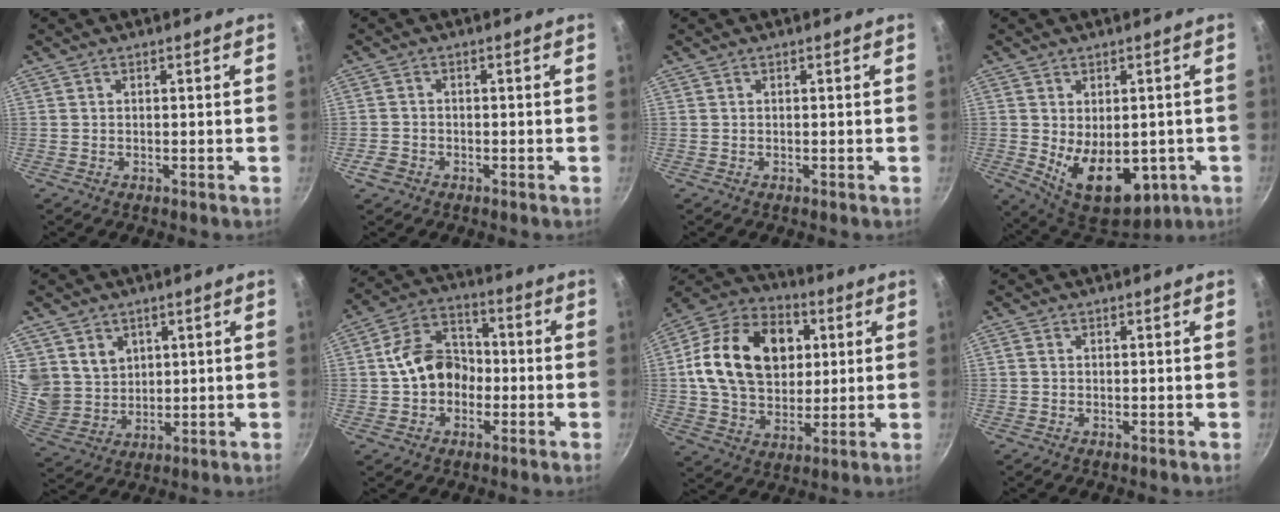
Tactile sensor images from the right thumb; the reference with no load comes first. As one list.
[{"total": 2.8, "force": [-1.5, 2.2, 1.0], "torque": [-0.017, 0.014, -0.027]}, {"total": 0.0}, {"total": 14.5, "force": [-3.0, 8.9, 11.0], "torque": [-0.126, -0.019, -0.017]}, {"total": 11.4, "force": [4.8, 9.6, 4.0], "torque": [-0.054, -0.025, 0.106]}, {"total": 11.5, "force": [-1.2, 9.0, 7.0], "torque": [-0.083, 0.039, -0.032]}, {"total": 22.7, "force": [4.5, 16.4, 15.0], "torque": [-0.228, 0.013, 0.070]}, {"total": 0.8, "force": [0.0, 0.7, 0.4], "torque": [-0.007, 0.003, -0.001]}]